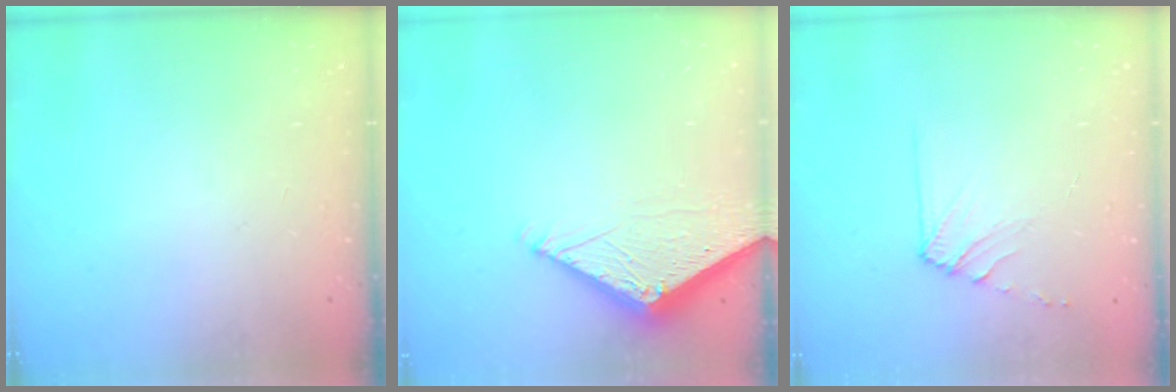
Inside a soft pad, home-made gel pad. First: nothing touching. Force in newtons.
{"total": 6.6, "press": 6.6, "slide": 0.1}
{"total": 6.8, "press": 6.7, "slide": 0.8}